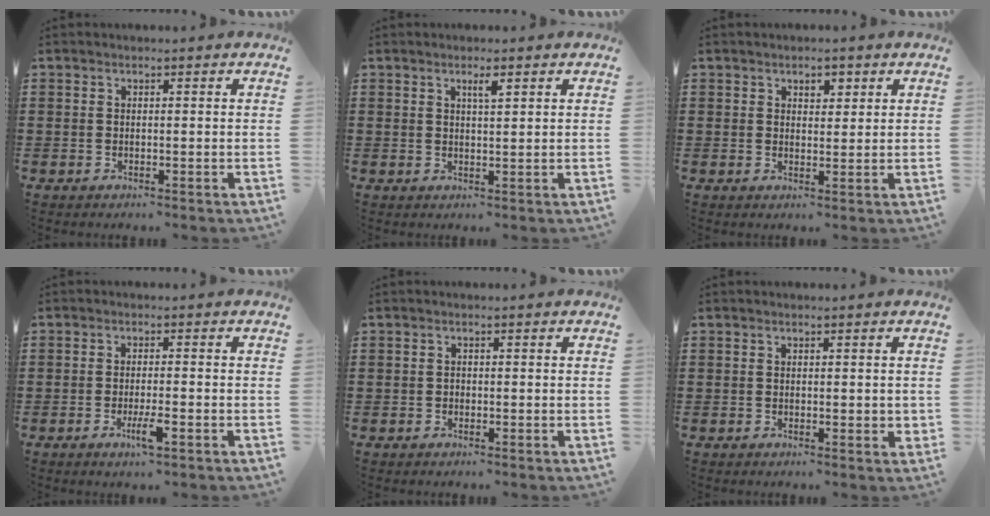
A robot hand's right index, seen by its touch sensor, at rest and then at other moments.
{"total": 1.8, "force": [1.0, 0.3, 1.4], "torque": [-0.020, -0.002, 0.015]}
{"total": 2.1, "force": [1.3, 1.2, 1.0], "torque": [-0.015, 0.004, 0.022]}
{"total": 3.8, "force": [-1.7, 0.5, 3.3], "torque": [-0.068, -0.009, -0.032]}
{"total": 0.6, "force": [-0.3, 0.4, 0.2], "torque": [-0.005, 0.002, -0.007]}
{"total": 0.7, "force": [0.1, 0.4, 0.6], "torque": [-0.011, 0.005, 0.002]}